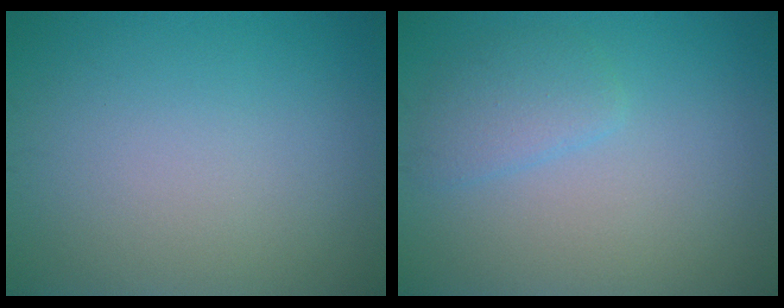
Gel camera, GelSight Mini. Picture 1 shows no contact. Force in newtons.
{"total": 2.2, "press": 2.1, "slide": 0.2}